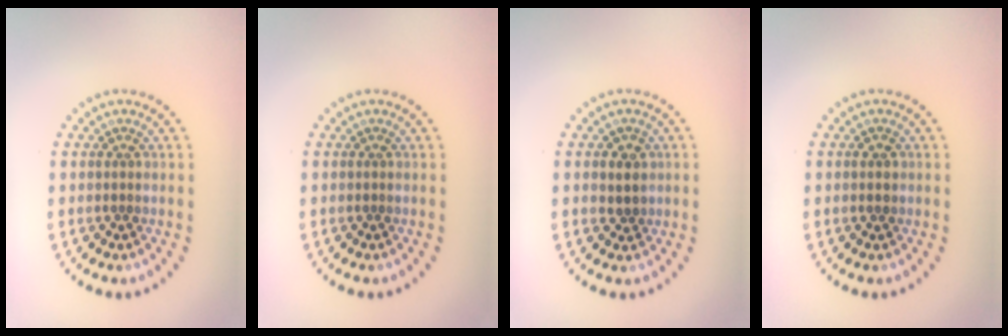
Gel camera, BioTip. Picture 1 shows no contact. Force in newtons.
{"total": 0.0}
{"total": 1.6, "press": 1.4, "slide": 0.8}
{"total": 1.3, "press": 1.3, "slide": 0.1}